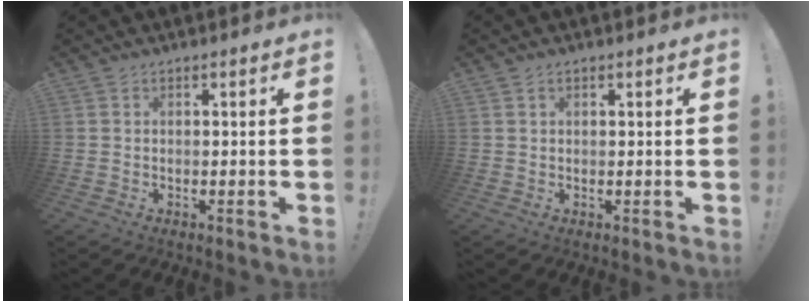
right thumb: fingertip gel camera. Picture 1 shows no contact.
{"total": 0.8, "force": [0.5, 0.6, 0.2], "torque": [-0.003, 0.000, 0.008]}